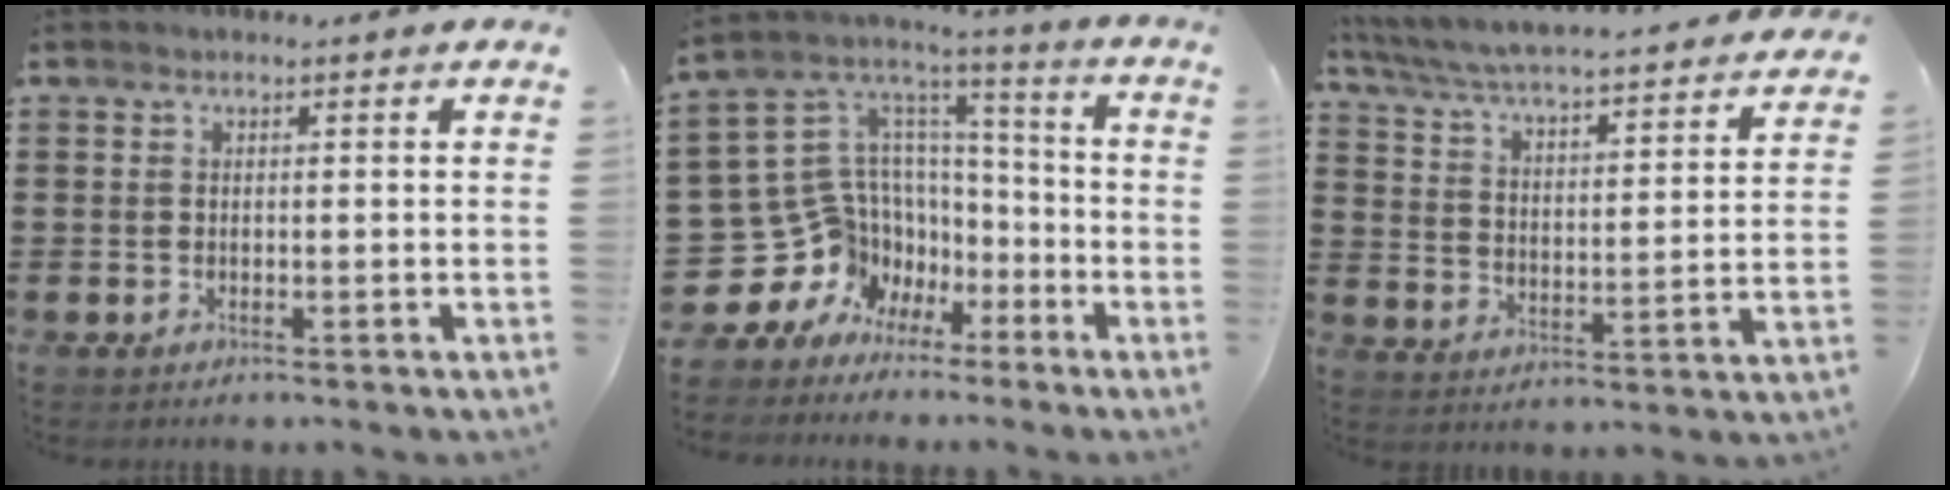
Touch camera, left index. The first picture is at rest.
{"total": 11.4, "force": [-4.9, 10.2, 1.5], "torque": [-0.088, -0.019, -0.065]}
{"total": 4.5, "force": [4.3, -0.3, 1.3], "torque": [-0.049, -0.041, 0.064]}